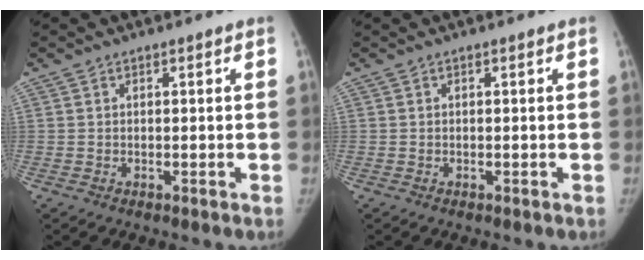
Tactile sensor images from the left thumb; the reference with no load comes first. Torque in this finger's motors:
{"motor_torque": [0.00, 0.00, 0.37, -0.19, 0.00]}